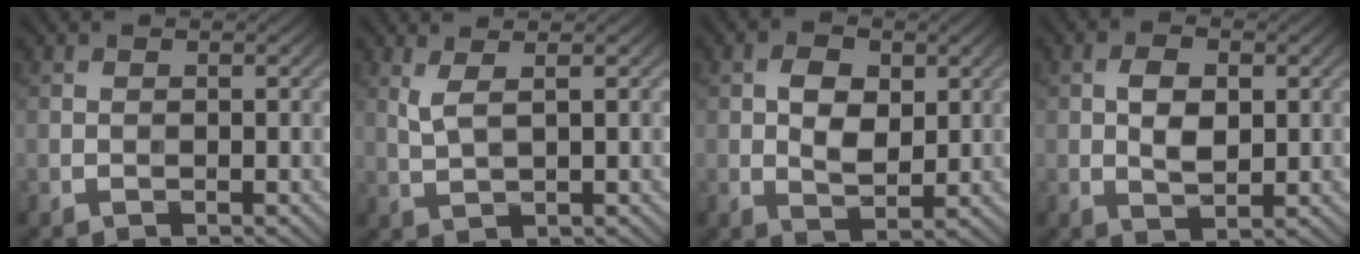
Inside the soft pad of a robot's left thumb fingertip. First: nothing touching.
{"total": 2.8, "force": [1.4, 0.7, 2.3], "torque": [-0.055, 0.003, 0.033]}
{"total": 4.9, "force": [1.0, 3.1, 3.7], "torque": [-0.063, -0.002, 0.015]}
{"total": 4.5, "force": [0.6, 2.6, 3.6], "torque": [-0.068, -0.002, 0.010]}